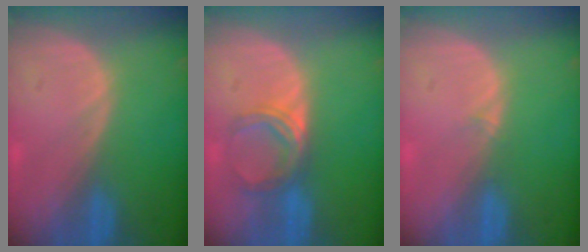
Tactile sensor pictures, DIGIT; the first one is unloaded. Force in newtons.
{"total": 5.1, "press": 4.5, "slide": 2.3}
{"total": 0.9, "press": 0.5, "slide": 0.7}